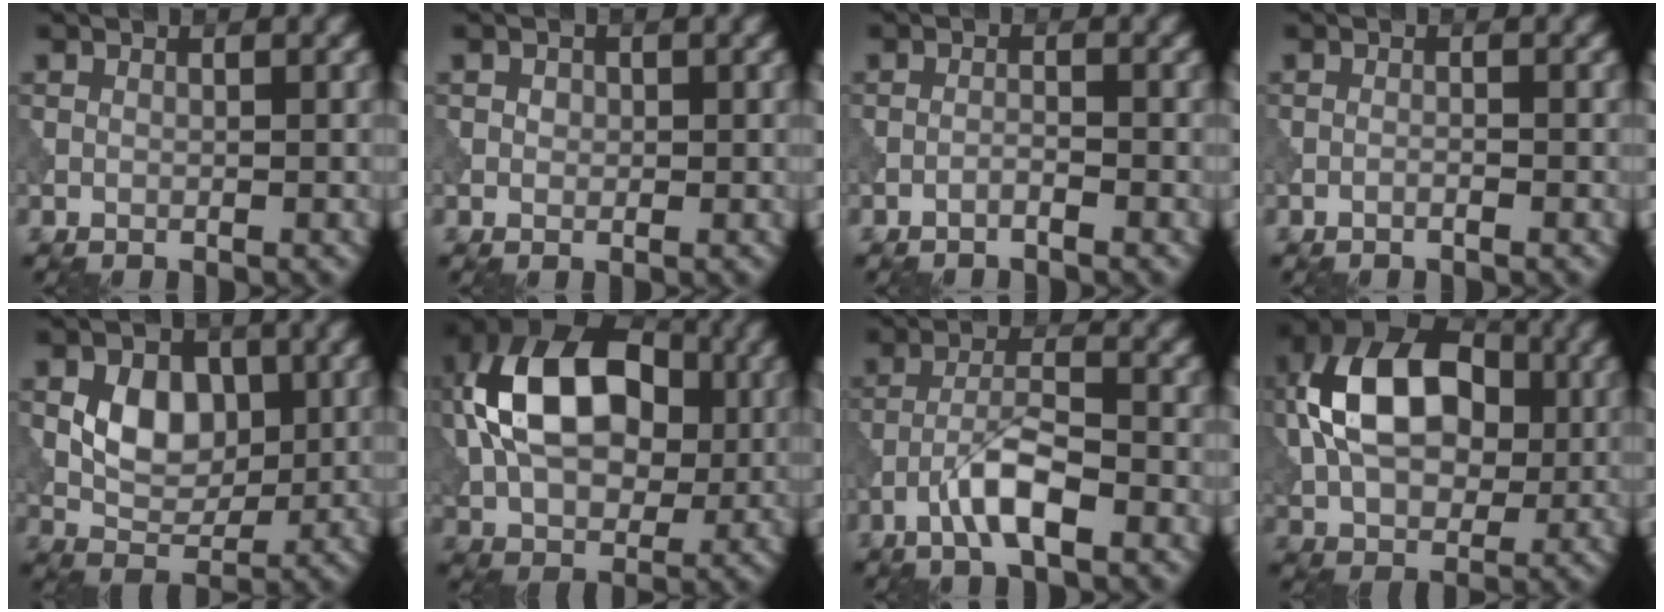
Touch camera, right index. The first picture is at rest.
{"total": 0.8, "force": [0.1, 0.7, 0.3], "torque": [-0.005, -0.002, 0.000]}
{"total": 1.0, "force": [-0.8, 0.0, 0.6], "torque": [-0.013, 0.004, -0.017]}
{"total": 0.7, "force": [-0.5, 0.0, 0.5], "torque": [-0.014, 0.000, -0.013]}
{"total": 5.0, "force": [0.9, 3.6, 3.4], "torque": [-0.057, -0.003, 0.013]}
{"total": 13.2, "force": [1.9, 8.5, 10.0], "torque": [-0.182, 0.026, 0.017]}
{"total": 4.6, "force": [-2.4, 1.1, 3.8], "torque": [-0.072, 0.010, -0.051]}
{"total": 11.8, "force": [1.4, 7.6, 8.9], "torque": [-0.169, 0.024, 0.009]}